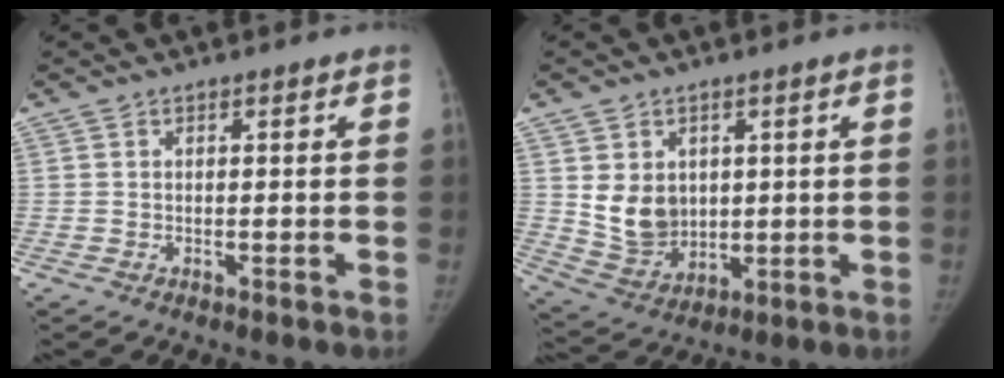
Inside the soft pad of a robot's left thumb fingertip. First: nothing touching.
{"total": 8.9, "force": [1.7, 7.2, 5.0], "torque": [-0.051, -0.023, 0.051]}